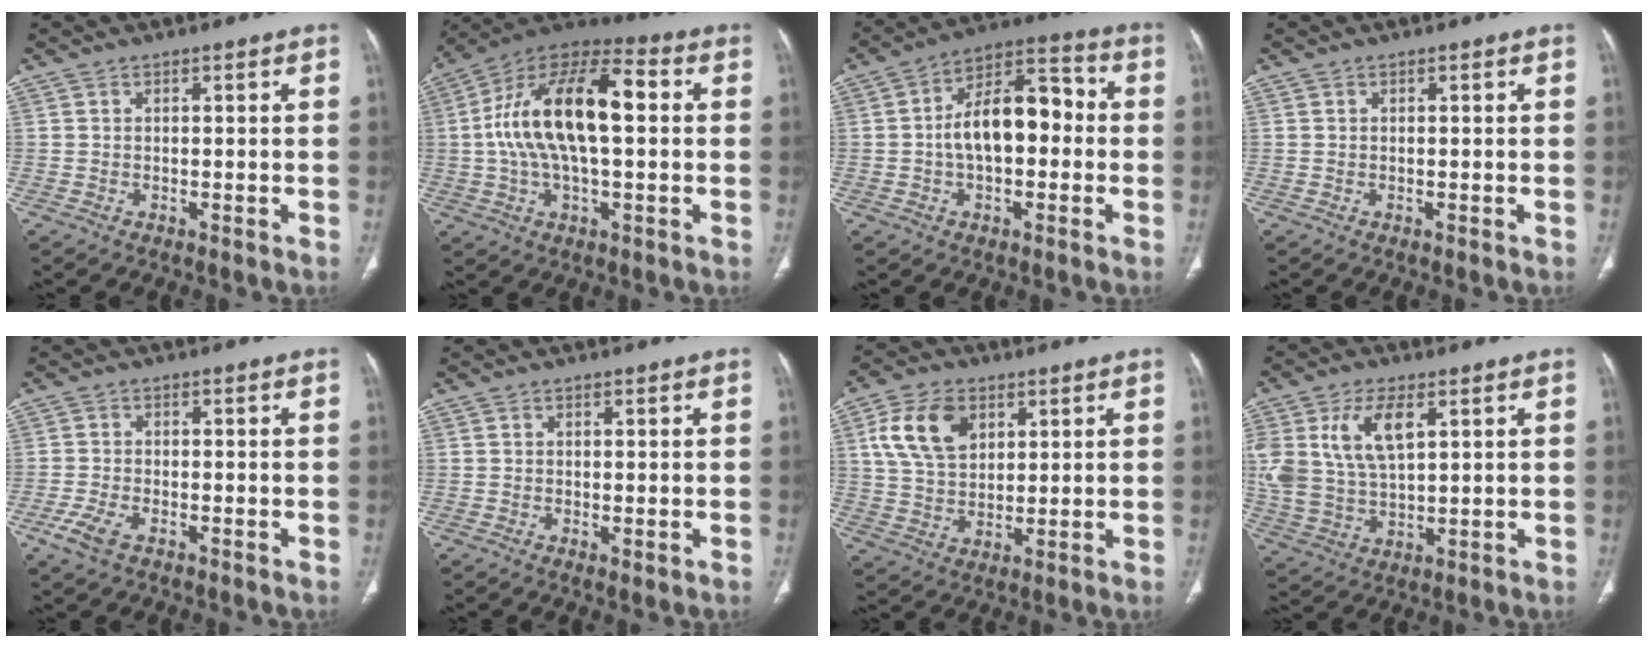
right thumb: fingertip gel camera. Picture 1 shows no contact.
{"total": 20.0, "force": [1.9, 9.1, 17.8], "torque": [-0.318, 0.038, 0.024]}
{"total": 13.7, "force": [-0.3, 7.7, 11.2], "torque": [-0.167, 0.044, -0.017]}
{"total": 0.0}
{"total": 4.4, "force": [-2.3, 2.1, 3.1], "torque": [-0.078, 0.001, -0.046]}
{"total": 1.3, "force": [-0.3, 0.6, 1.1], "torque": [-0.021, -0.005, -0.002]}
{"total": 11.7, "force": [4.3, 7.9, 7.4], "torque": [-0.121, -0.005, 0.082]}
{"total": 12.9, "force": [4.5, 6.8, 10.0], "torque": [-0.209, -0.007, 0.097]}